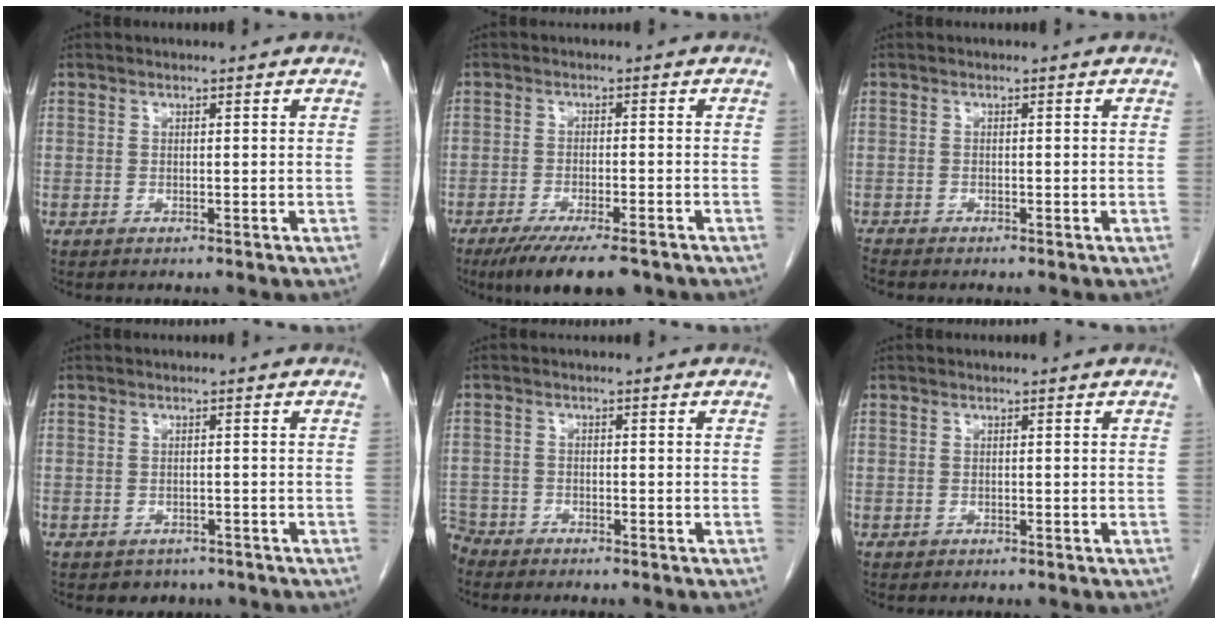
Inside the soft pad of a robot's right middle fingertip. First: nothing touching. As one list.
[{"total": 10.2, "force": [-7.7, 2.2, 6.3], "torque": [-0.091, -0.015, -0.118]}, {"total": 1.1, "force": [-1.1, -0.1, 0.0], "torque": [-0.010, -0.007, -0.022]}, {"total": 3.0, "force": [-2.2, 2.0, 0.2], "torque": [-0.008, 0.007, -0.030]}, {"total": 4.4, "force": [-4.1, 1.6, -0.1], "torque": [0.000, -0.005, -0.082]}, {"total": 0.0}]